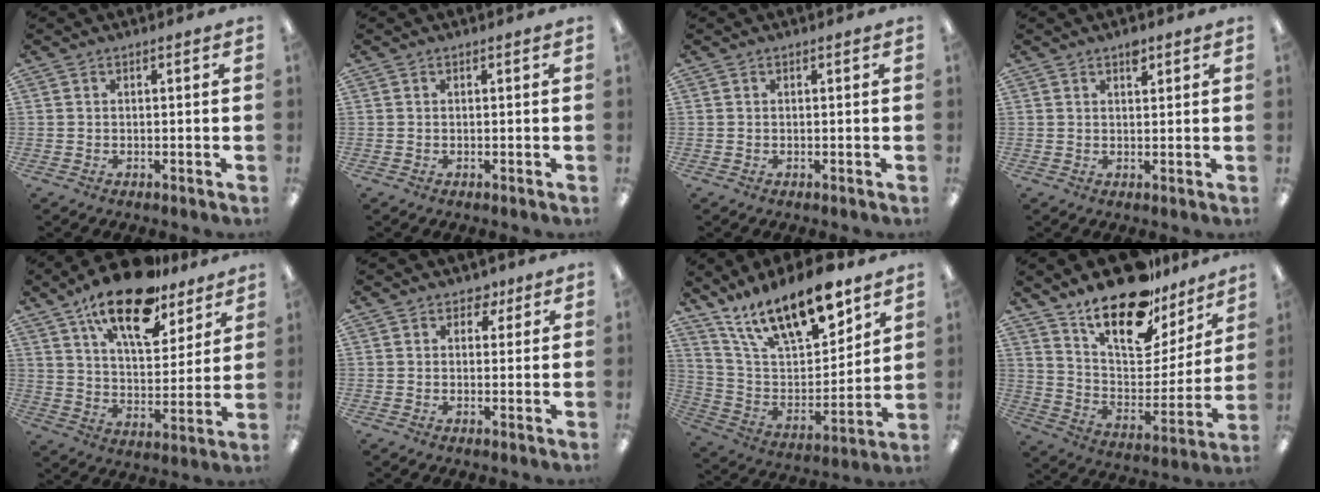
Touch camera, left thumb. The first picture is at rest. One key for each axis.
{"total": 0.0}
{"total": 0.0}
{"total": 2.6, "fx": 1.9, "fy": 1.2, "fz": 1.4, "tx": -0.006, "ty": -0.009, "tz": 0.028}
{"total": 20.2, "fx": 14.1, "fy": 8.3, "fz": 11.8, "tx": -0.192, "ty": -0.074, "tz": 0.239}
{"total": 3.2, "fx": 1.8, "fy": 2.4, "fz": 1.1, "tx": -0.001, "ty": -0.004, "tz": 0.029}
{"total": 18.8, "fx": 14.0, "fy": 6.5, "fz": 10.7, "tx": -0.199, "ty": -0.082, "tz": 0.245}
{"total": 21.6, "fx": 16.0, "fy": 9.0, "fz": 11.3, "tx": -0.190, "ty": -0.106, "tz": 0.282}